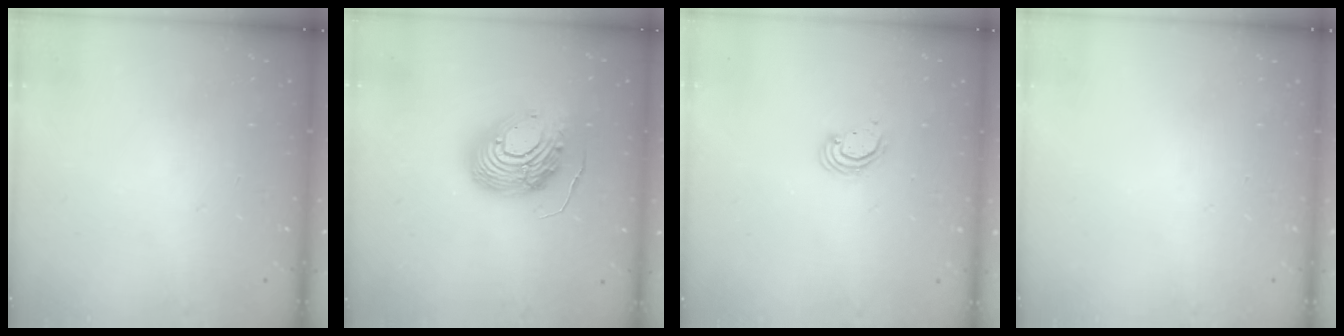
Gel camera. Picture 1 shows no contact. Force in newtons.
{"total": 17.3, "press": 17.2, "slide": 1.6}
{"total": 2.4, "press": 2.4, "slide": 0.1}
{"total": 0.0}